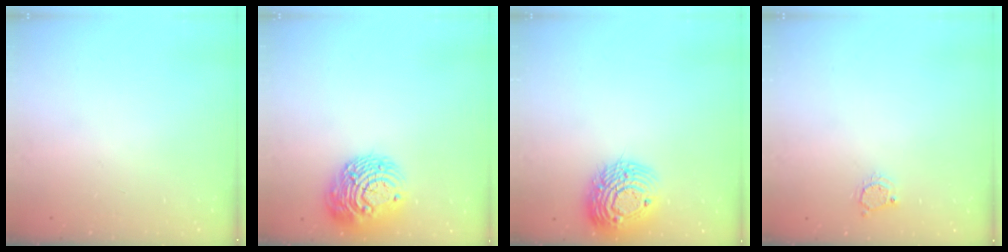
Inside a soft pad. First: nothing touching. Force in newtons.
{"total": 13.0, "press": 13.0, "slide": 1.1}
{"total": 15.1, "press": 15.1, "slide": 1.2}
{"total": 4.4, "press": 4.4, "slide": 0.5}